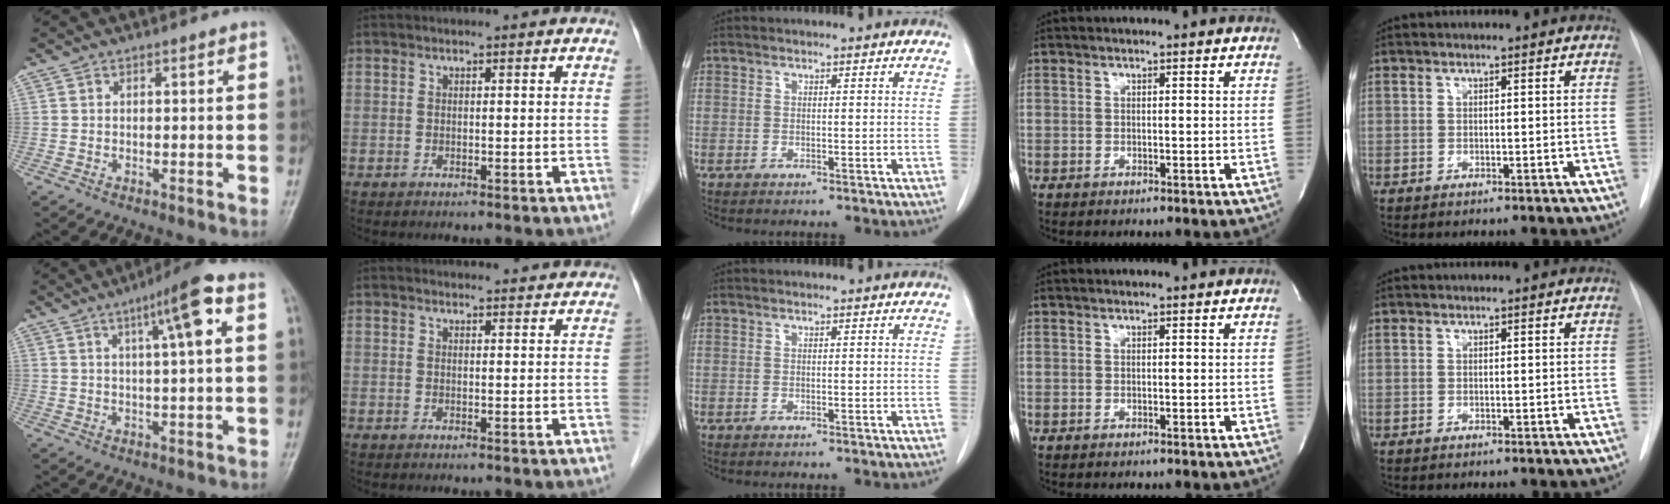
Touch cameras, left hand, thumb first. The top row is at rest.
{"thumb": {"total": 9.4, "force": [3.3, 1.1, 8.8], "torque": [-0.139, 0.009, 0.048]}, "index": {"total": 6.5, "force": [6.4, 1.0, 1.2], "torque": [-0.008, 0.012, 0.060]}}